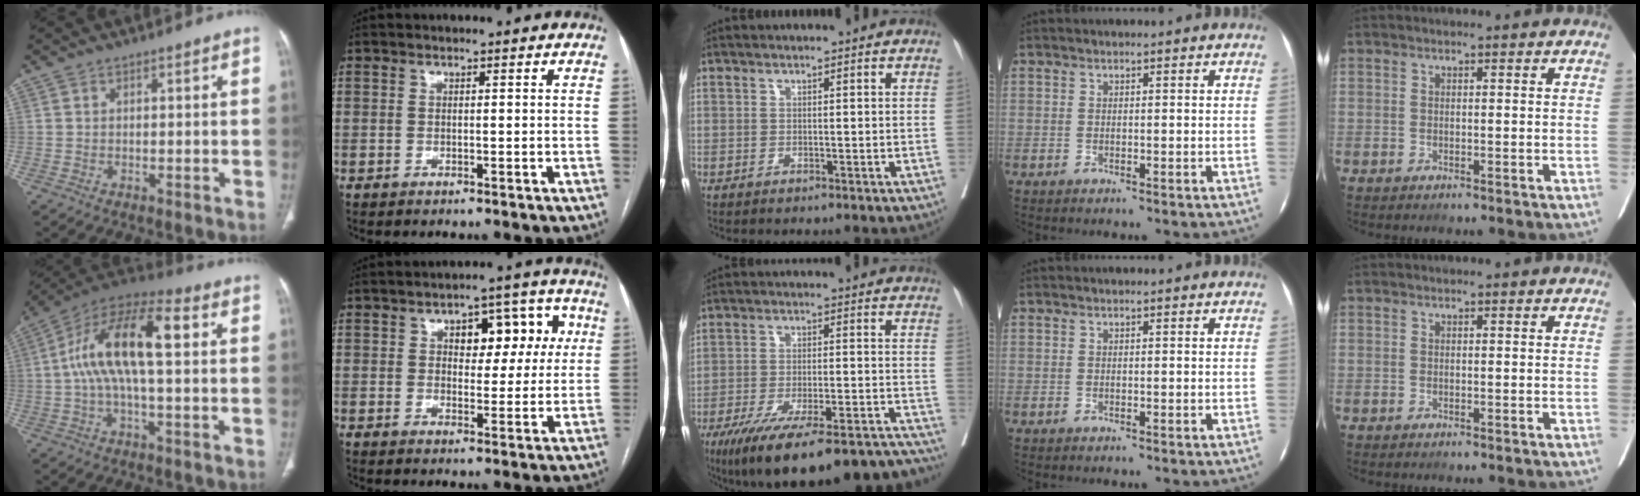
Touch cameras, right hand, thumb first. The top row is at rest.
{"thumb": {"total": 16.3, "force": [1.8, 6.0, 15.0], "torque": [-0.284, 0.043, 0.024]}, "index": {"total": 9.1, "force": [2.6, 4.9, 7.2], "torque": [-0.078, 0.031, 0.036]}, "middle": {"total": 23.7, "force": [-19.8, 4.0, 12.4], "torque": [-0.141, -0.009, -0.276]}}